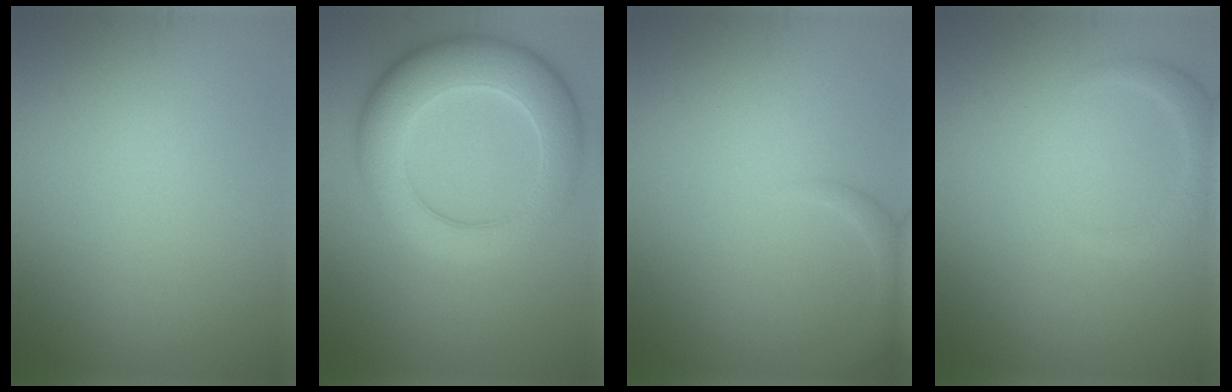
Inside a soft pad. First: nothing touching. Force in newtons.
{"total": 8.3, "press": 8.3, "slide": 0.4}
{"total": 1.5, "press": 1.5, "slide": 0.1}
{"total": 2.0, "press": 2.0, "slide": 0.3}